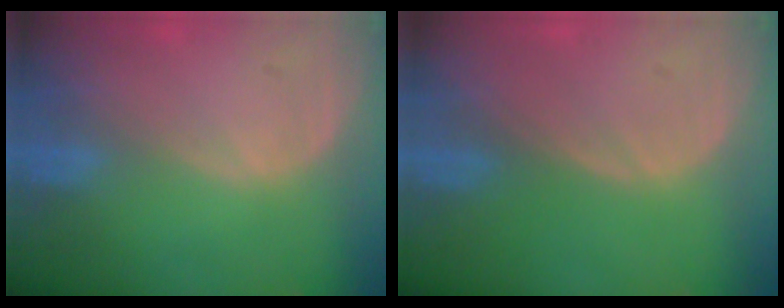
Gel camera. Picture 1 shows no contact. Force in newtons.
{"total": 0.0}